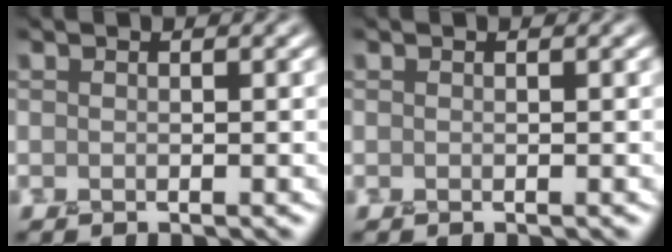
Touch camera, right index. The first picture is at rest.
{"total": 0.0}